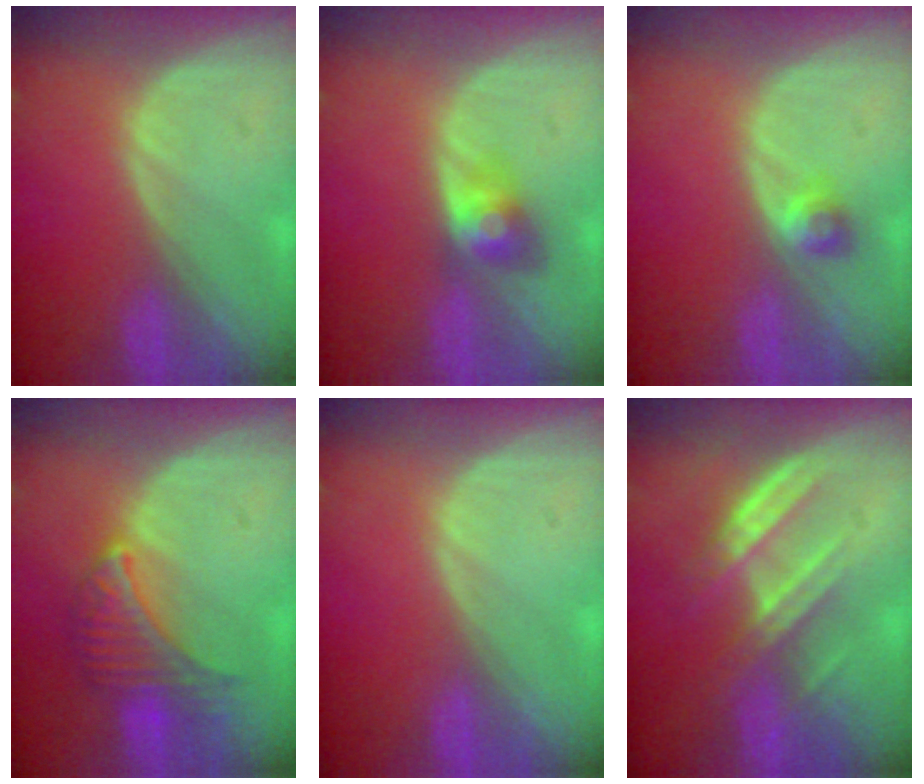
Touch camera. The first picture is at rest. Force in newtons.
{"total": 3.5, "press": 3.5, "slide": 0.2}
{"total": 2.6, "press": 2.2, "slide": 1.4}
{"total": 6.6, "press": 6.5, "slide": 0.6}
{"total": 0.0}
{"total": 7.2, "press": 6.7, "slide": 2.6}